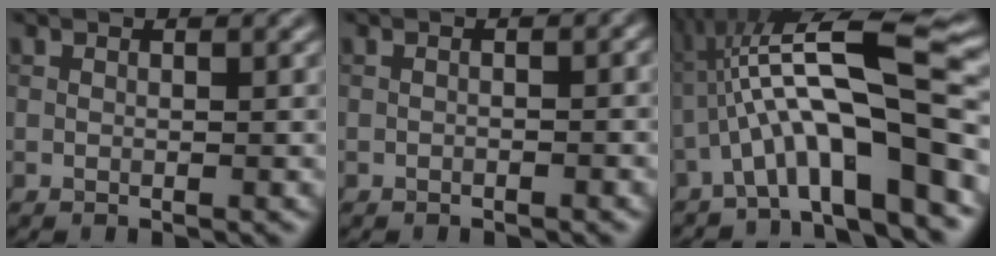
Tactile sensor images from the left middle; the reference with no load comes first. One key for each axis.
{"total": 0.8, "fx": -0.4, "fy": 0.2, "fz": 0.7, "tx": -0.014, "ty": -0.001, "tz": -0.012}
{"total": 11.2, "fx": -2.7, "fy": 2.2, "fz": 10.7, "tx": -0.172, "ty": 0.032, "tz": -0.045}